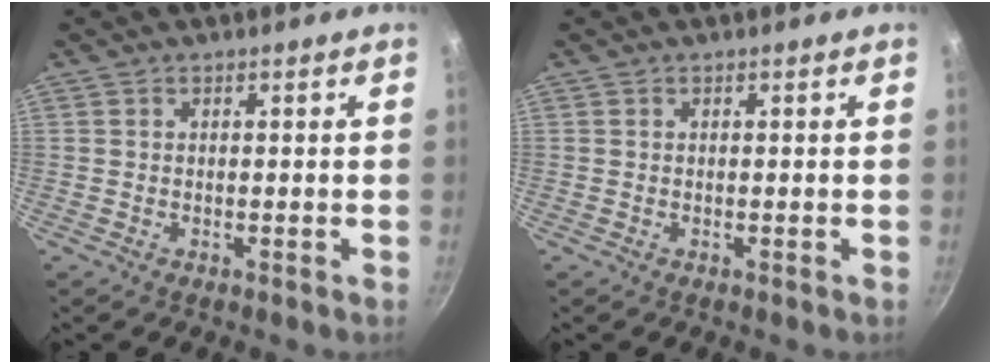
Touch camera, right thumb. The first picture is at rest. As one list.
[{"total": 0.0}]